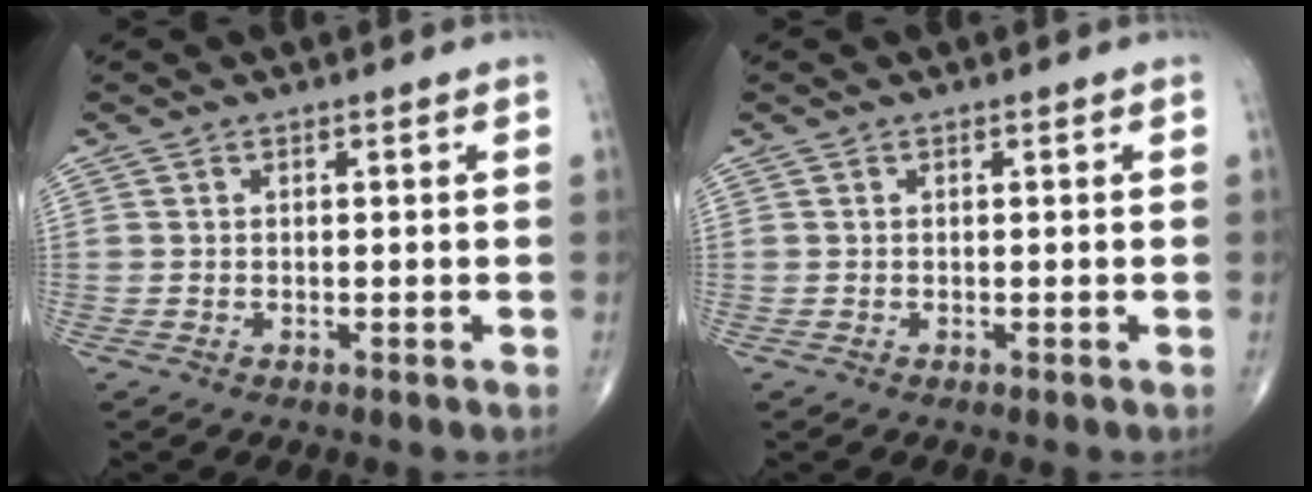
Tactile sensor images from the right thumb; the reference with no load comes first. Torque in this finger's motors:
{"motor_torque": [0.04, 0.00, -0.01, 0.00, 0.01]}